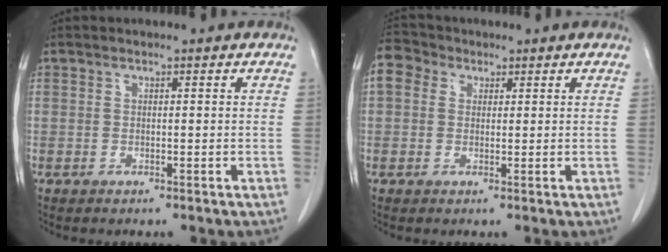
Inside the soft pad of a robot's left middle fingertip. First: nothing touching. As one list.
[{"total": 4.7, "force": [1.8, 3.8, 2.0], "torque": [-0.046, 0.024, 0.034]}]